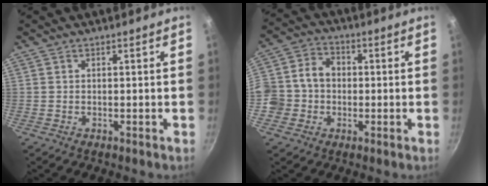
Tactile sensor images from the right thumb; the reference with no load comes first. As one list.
[{"total": 9.6, "force": [-0.9, 8.3, 4.7], "torque": [-0.055, 0.023, -0.033]}]